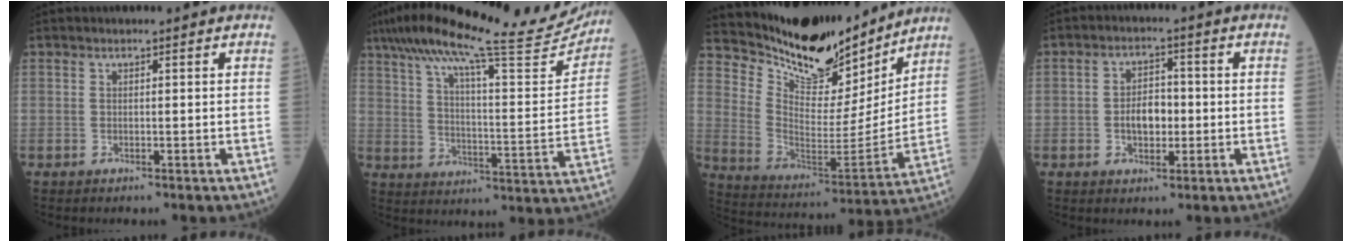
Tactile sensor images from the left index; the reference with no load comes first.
{"total": 27.0, "force": [23.5, 2.2, 13.0], "torque": [-0.219, -0.022, 0.319]}
{"total": 18.0, "force": [16.4, 4.4, 5.8], "torque": [-0.117, -0.035, 0.271]}
{"total": 4.9, "force": [-0.7, 2.9, 3.9], "torque": [-0.072, 0.011, -0.013]}